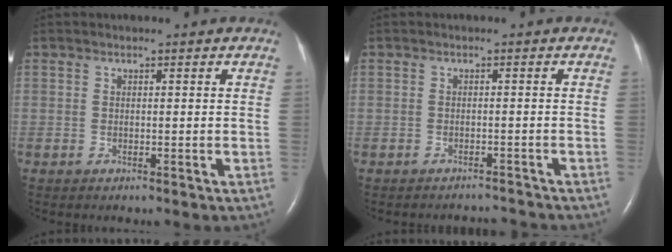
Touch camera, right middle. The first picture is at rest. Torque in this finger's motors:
{"motor_torque": [-0.05, -0.06, -0.08, -0.03]}